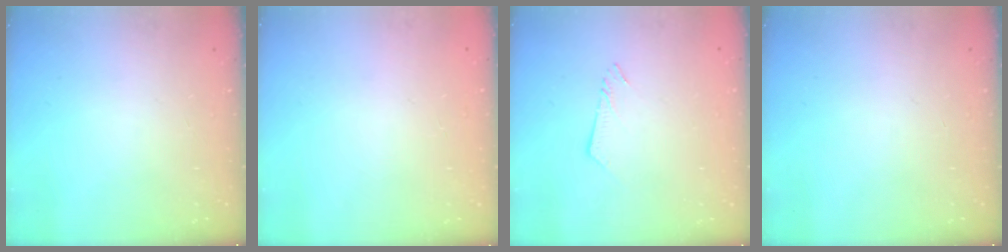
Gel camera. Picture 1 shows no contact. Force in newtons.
{"total": 0.0}
{"total": 2.4, "press": 2.4, "slide": 0.3}
{"total": 0.0}